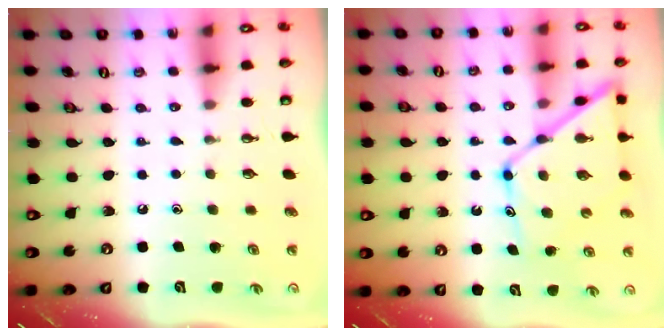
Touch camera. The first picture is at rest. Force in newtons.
{"total": 13.7, "press": 13.7, "slide": 1.3}